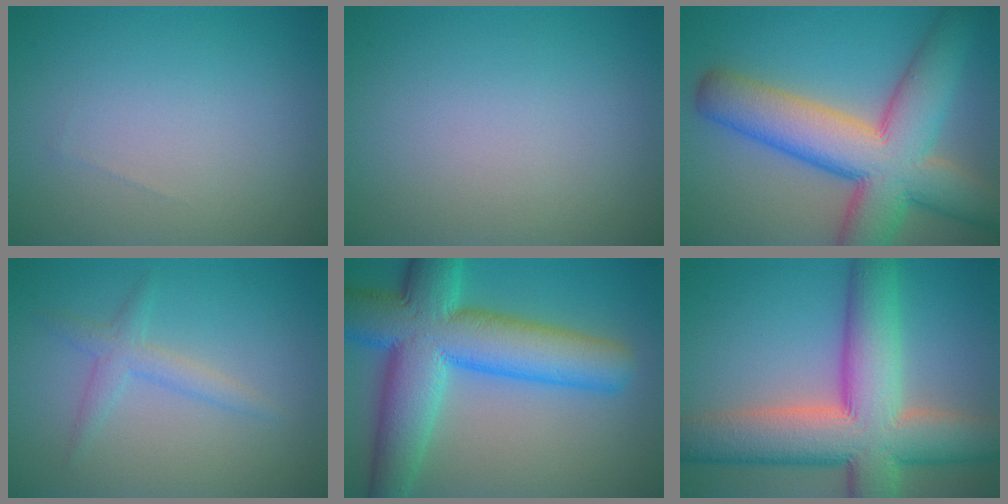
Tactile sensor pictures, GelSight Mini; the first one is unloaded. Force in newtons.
{"total": 0.0}
{"total": 12.2, "press": 12.2, "slide": 0.6}
{"total": 1.9, "press": 1.9, "slide": 0.1}
{"total": 12.1, "press": 12.1, "slide": 0.3}
{"total": 12.4, "press": 12.3, "slide": 0.7}